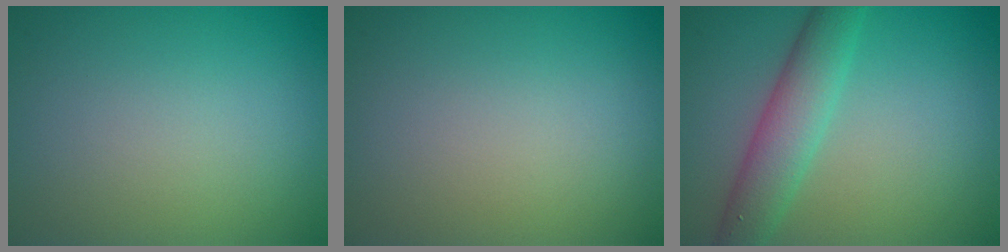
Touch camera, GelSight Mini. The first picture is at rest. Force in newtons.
{"total": 0.0}
{"total": 4.3, "press": 4.3, "slide": 0.2}